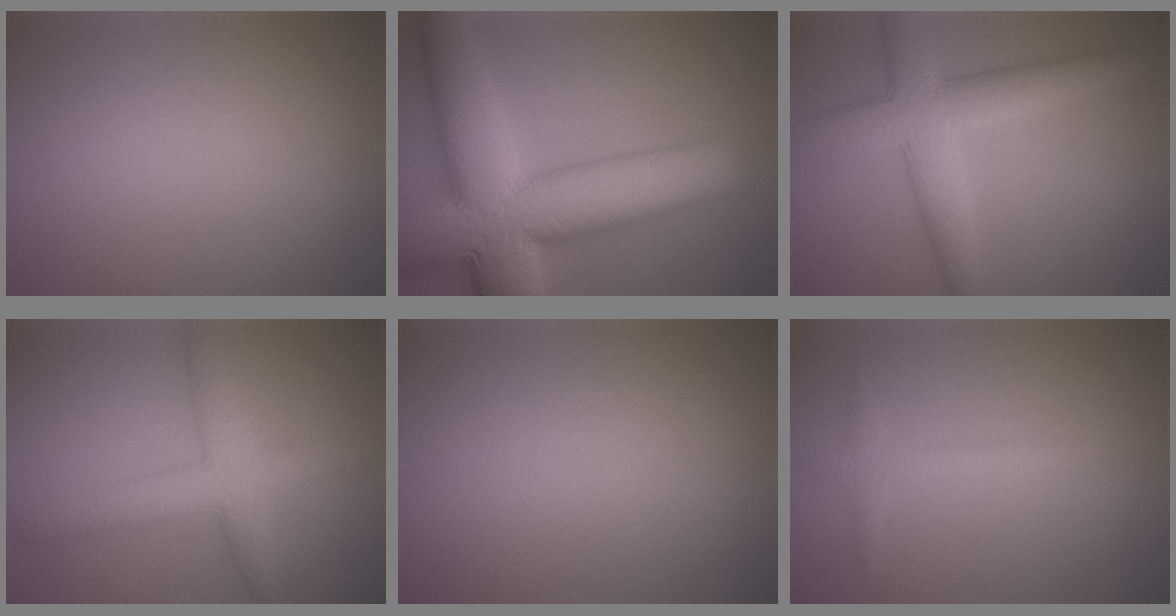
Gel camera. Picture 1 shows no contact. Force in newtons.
{"total": 15.0, "press": 15.0, "slide": 0.4}
{"total": 4.6, "press": 4.6, "slide": 0.3}
{"total": 4.5, "press": 4.5, "slide": 0.1}
{"total": 0.0}
{"total": 1.7, "press": 1.7, "slide": 0.1}